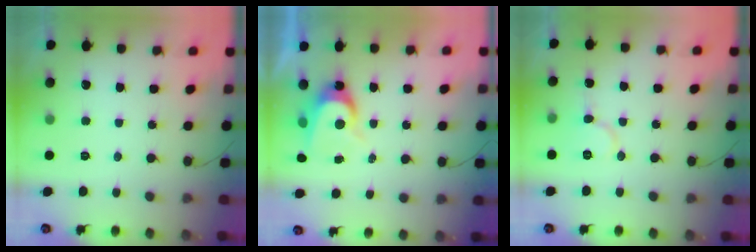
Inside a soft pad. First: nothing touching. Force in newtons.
{"total": 7.4, "press": 7.4, "slide": 0.2}
{"total": 7.4, "press": 7.3, "slide": 0.4}